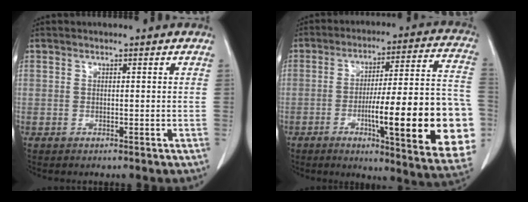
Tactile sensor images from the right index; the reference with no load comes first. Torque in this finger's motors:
{"motor_torque": [1.77, -0.37, 0.78, 0.21]}